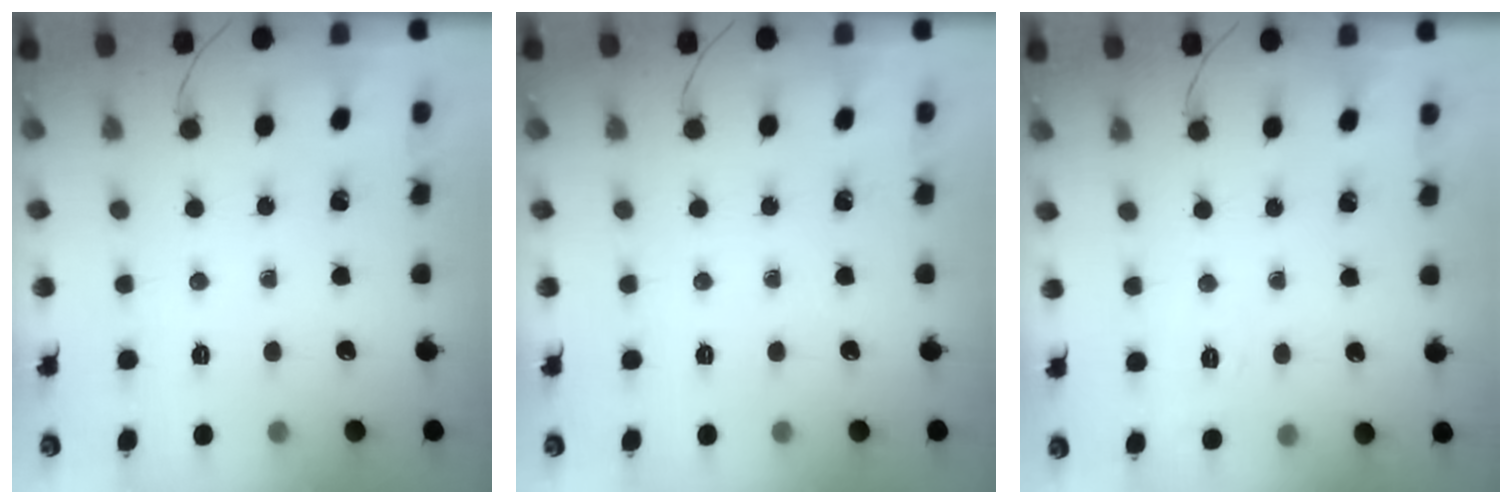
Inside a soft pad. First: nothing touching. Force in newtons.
{"total": 0.0}
{"total": 1.8, "press": 0.1, "slide": 1.8}